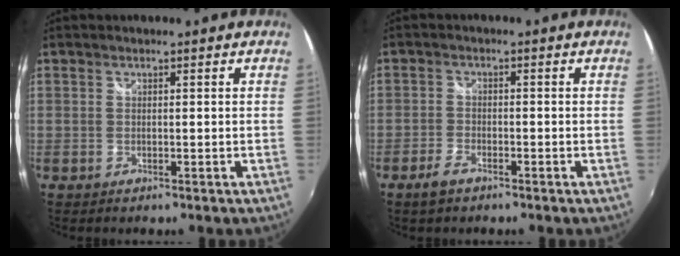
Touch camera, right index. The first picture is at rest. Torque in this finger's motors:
{"motor_torque": [0.04, -0.08, 0.20, 0.03]}